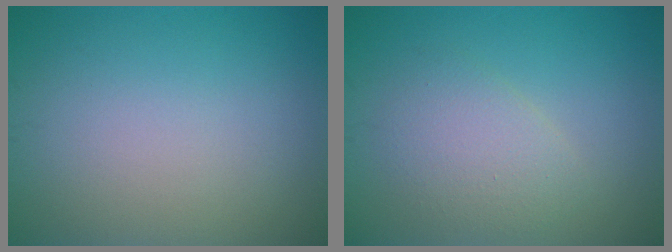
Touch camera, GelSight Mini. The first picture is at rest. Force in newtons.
{"total": 3.0, "press": 3.0, "slide": 0.2}